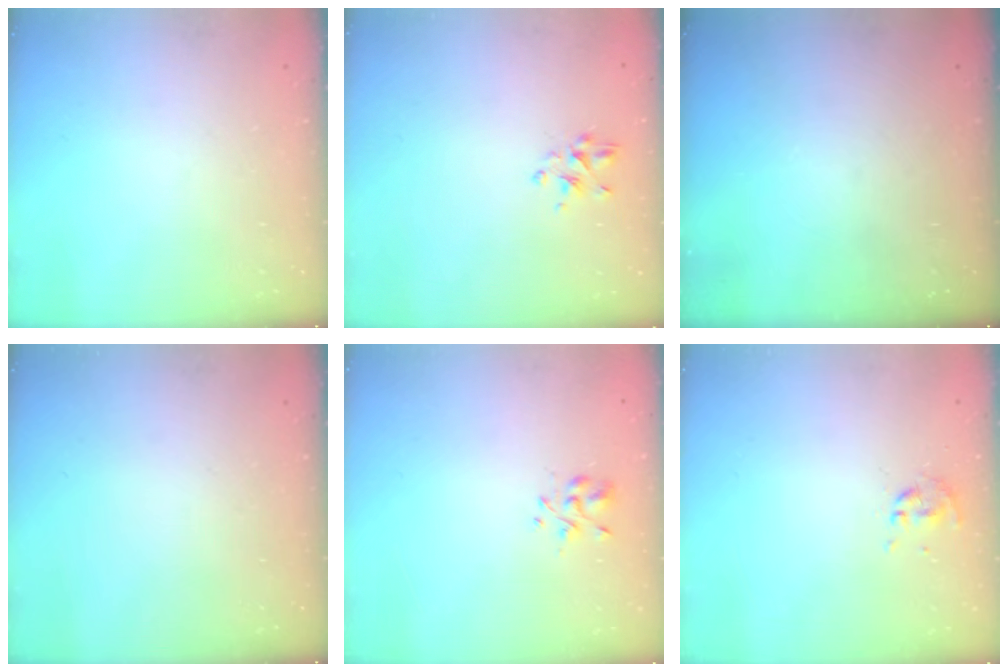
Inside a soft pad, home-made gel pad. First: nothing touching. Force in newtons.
{"total": 3.0, "press": 2.7, "slide": 1.2}
{"total": 0.0}
{"total": 0.0}
{"total": 2.1, "press": 2.0, "slide": 0.6}
{"total": 0.0}